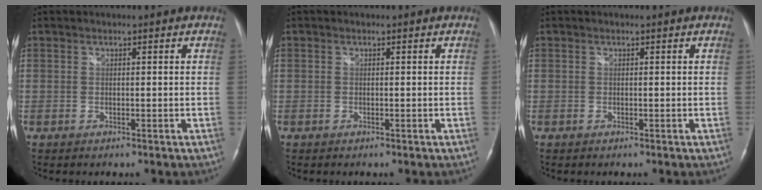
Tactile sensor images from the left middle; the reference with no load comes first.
{"total": 0.0}
{"total": 0.0}